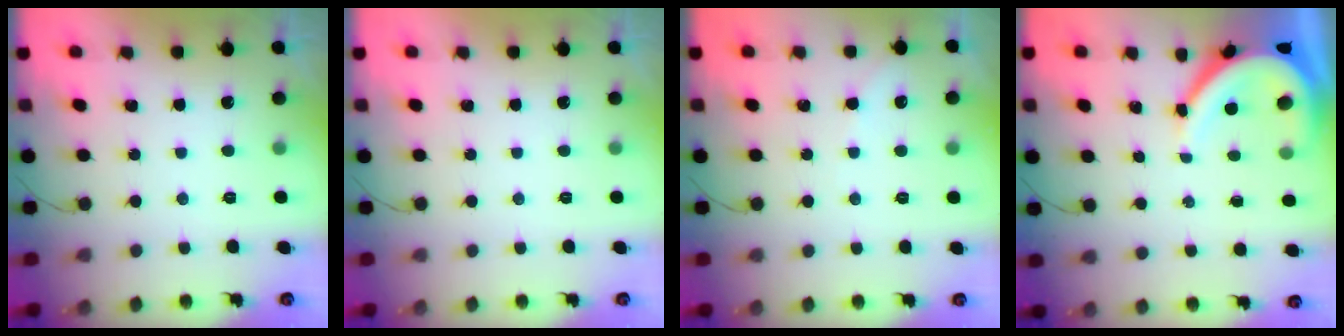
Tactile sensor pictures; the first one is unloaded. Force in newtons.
{"total": 0.0}
{"total": 2.4, "press": 2.4, "slide": 0.5}
{"total": 9.7, "press": 9.6, "slide": 1.0}